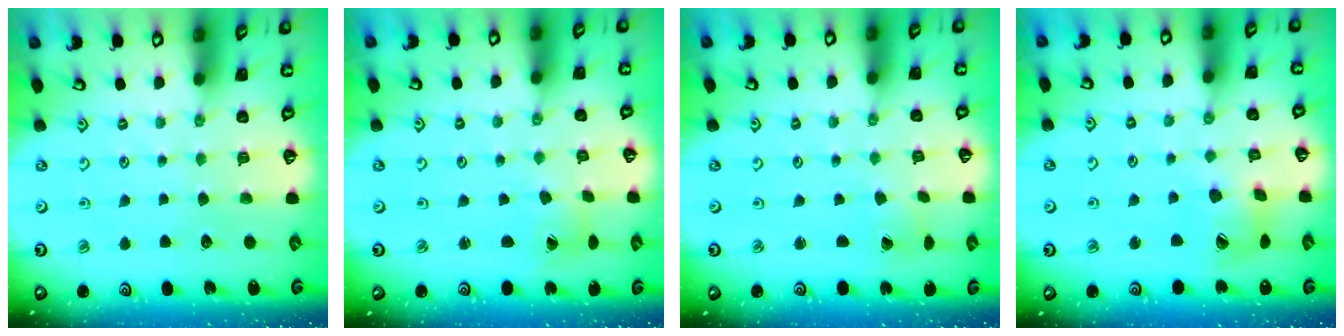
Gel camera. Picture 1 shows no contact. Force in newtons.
{"total": 1.0, "press": 1.0, "slide": 0.1}
{"total": 1.1, "press": 1.1, "slide": 0.1}
{"total": 10.8, "press": 10.7, "slide": 1.4}